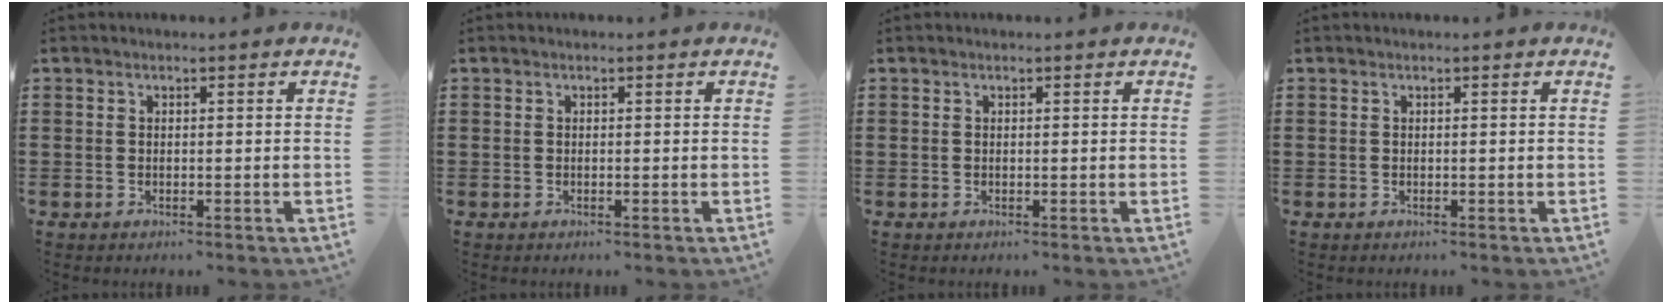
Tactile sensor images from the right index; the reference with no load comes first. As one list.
[{"total": 0.0}, {"total": 0.0}, {"total": 0.0}]